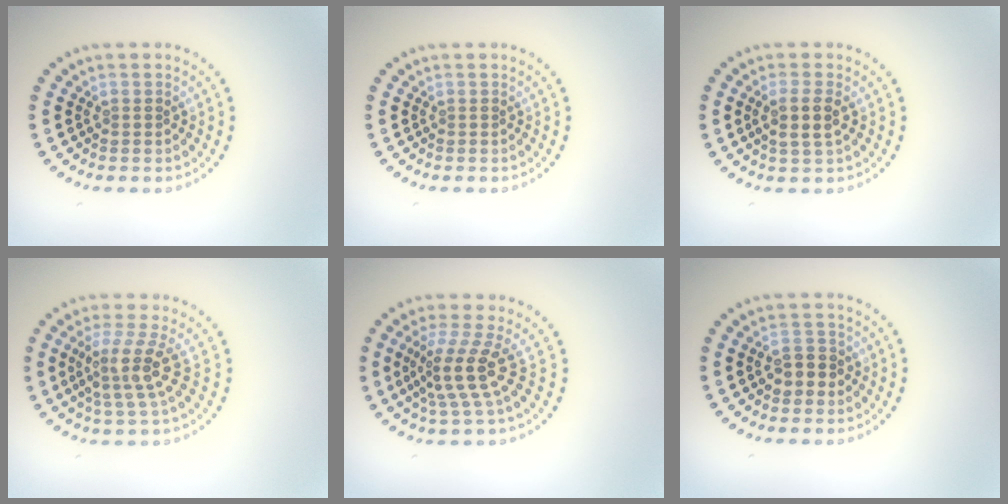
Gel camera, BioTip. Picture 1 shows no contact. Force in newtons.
{"total": 0.0}
{"total": 2.4, "press": 2.1, "slide": 1.0}
{"total": 3.8, "press": 2.8, "slide": 2.5}
{"total": 4.0, "press": 2.8, "slide": 2.9}
{"total": 2.5, "press": 2.4, "slide": 0.5}